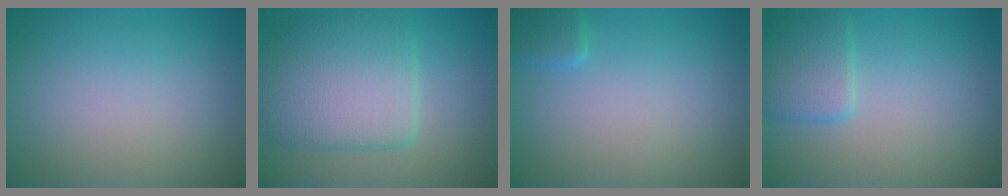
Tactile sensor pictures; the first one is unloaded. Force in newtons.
{"total": 6.6, "press": 6.6, "slide": 0.3}
{"total": 1.5, "press": 1.5, "slide": 0.1}
{"total": 2.6, "press": 2.6, "slide": 0.1}